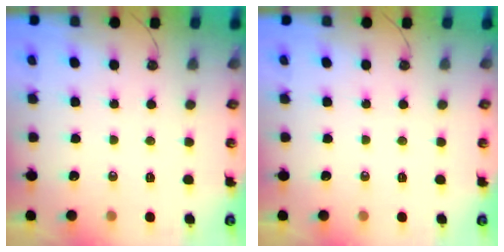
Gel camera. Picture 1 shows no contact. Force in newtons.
{"total": 0.0}